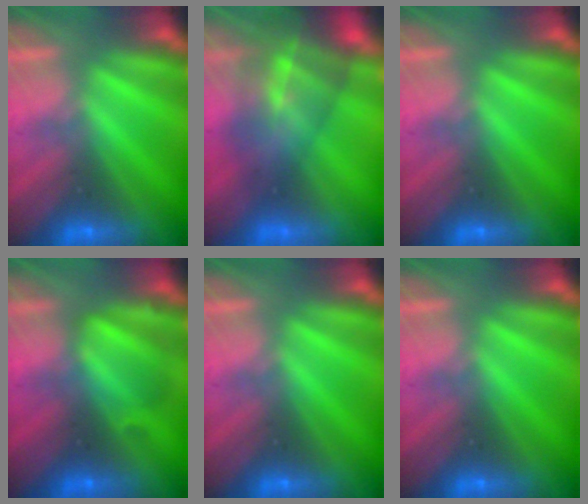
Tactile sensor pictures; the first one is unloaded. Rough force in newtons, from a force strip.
{"total": 7.7}
{"total": 0.0}
{"total": 2.5}
{"total": 0.0}
{"total": 0.0}